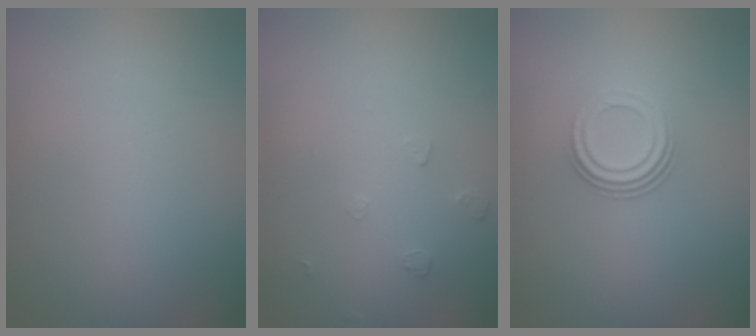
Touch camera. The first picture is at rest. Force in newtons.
{"total": 0.6, "press": 0.4, "slide": 0.5}
{"total": 3.2, "press": 2.3, "slide": 2.3}